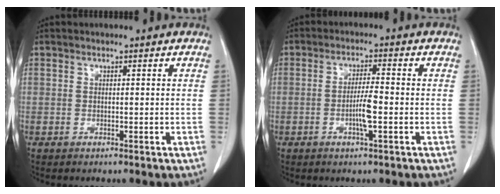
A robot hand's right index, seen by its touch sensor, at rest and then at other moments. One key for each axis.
{"total": 4.4, "fx": -1.2, "fy": 0.2, "fz": 4.2, "tx": -0.081, "ty": -0.003, "tz": -0.022}